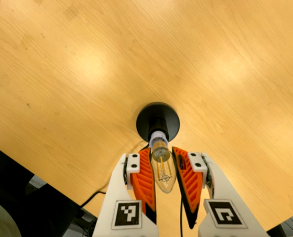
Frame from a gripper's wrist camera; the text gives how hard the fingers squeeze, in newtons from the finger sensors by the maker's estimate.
{"total": 22.3, "left": 23.7, "right": 20.9}